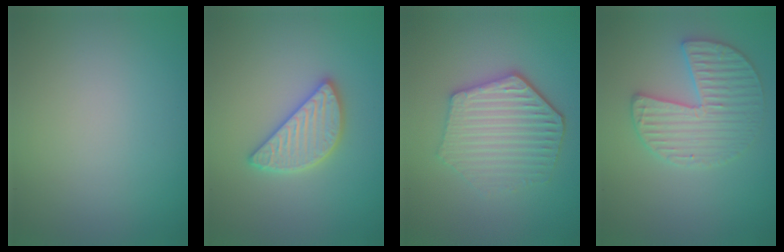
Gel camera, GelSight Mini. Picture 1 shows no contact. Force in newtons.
{"total": 4.2, "press": 4.2, "slide": 0.3}
{"total": 5.3, "press": 4.3, "slide": 3.0}
{"total": 3.7, "press": 3.6, "slide": 0.7}